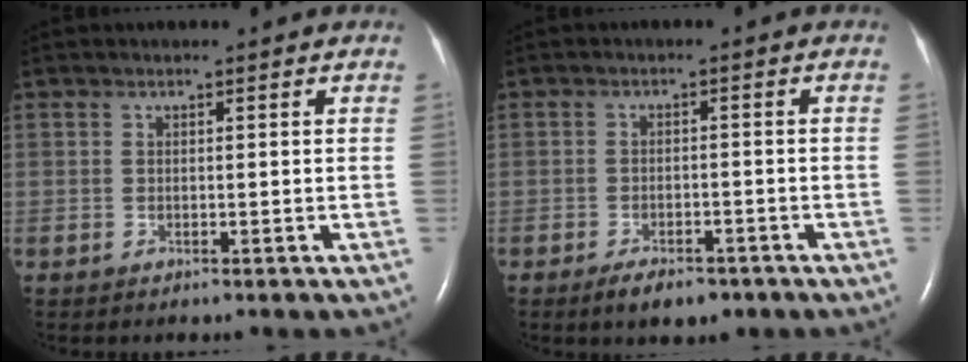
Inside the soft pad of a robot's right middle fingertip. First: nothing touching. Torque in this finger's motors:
{"motor_torque": [0.44, -0.29, 0.06, 0.02]}